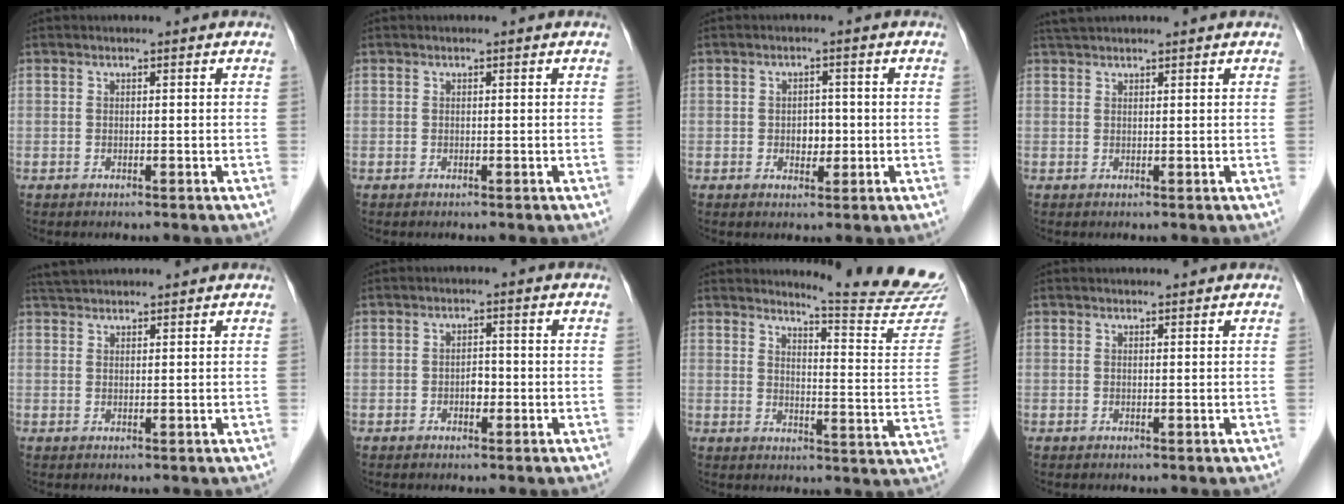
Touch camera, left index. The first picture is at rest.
{"total": 0.0}
{"total": 2.7, "force": [-0.8, 1.9, 1.8], "torque": [-0.024, -0.001, -0.010]}
{"total": 2.9, "force": [2.7, 0.0, 1.1], "torque": [-0.013, 0.026, 0.047]}
{"total": 3.6, "force": [3.4, 0.4, 1.1], "torque": [-0.019, 0.030, 0.063]}
{"total": 1.9, "force": [-1.1, 1.0, 1.2], "torque": [-0.016, 0.000, -0.019]}
{"total": 14.4, "force": [14.1, -1.2, 2.7], "torque": [-0.033, -0.124, 0.153]}
{"total": 0.7, "force": [0.6, 0.0, 0.2], "torque": [-0.006, 0.002, 0.011]}